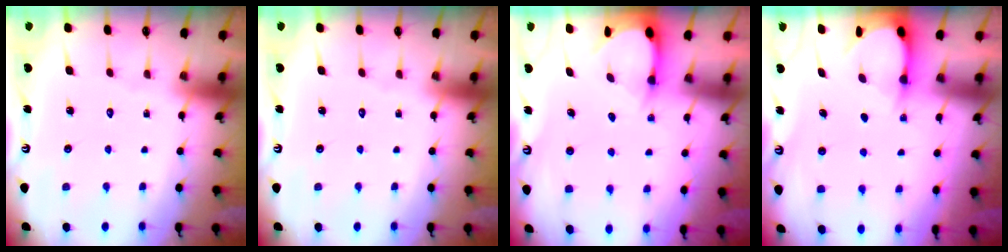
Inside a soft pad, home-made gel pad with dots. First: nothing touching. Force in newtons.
{"total": 0.0}
{"total": 2.6, "press": 2.5, "slide": 0.4}
{"total": 3.2, "press": 3.1, "slide": 0.4}